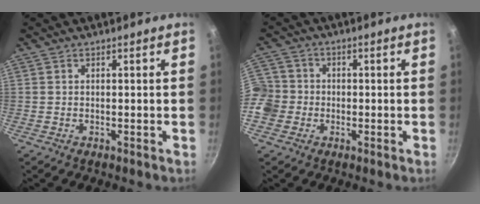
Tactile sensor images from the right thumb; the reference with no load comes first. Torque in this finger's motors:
{"motor_torque": [0.89, 1.18, 0.66, -0.01, 0.15]}